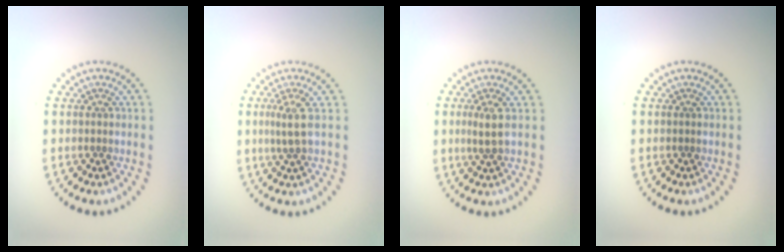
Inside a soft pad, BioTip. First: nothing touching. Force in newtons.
{"total": 1.8, "press": 1.3, "slide": 1.3}
{"total": 1.7, "press": 1.4, "slide": 1.0}
{"total": 0.0}